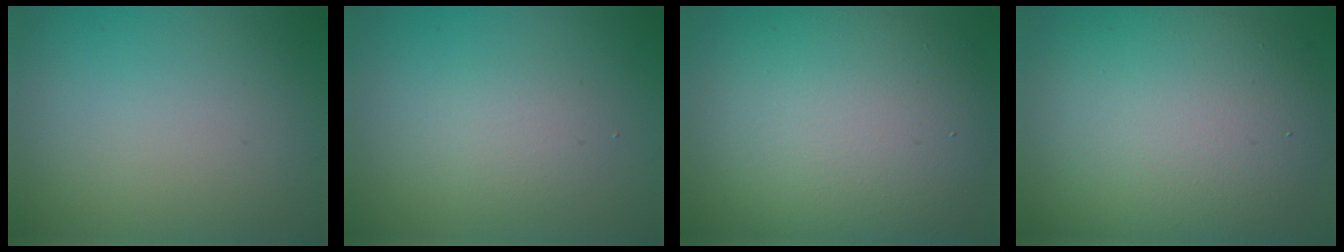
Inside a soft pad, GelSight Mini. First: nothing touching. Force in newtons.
{"total": 1.9, "press": 1.9, "slide": 0.2}
{"total": 11.7, "press": 11.7, "slide": 0.9}
{"total": 11.6, "press": 11.5, "slide": 0.9}